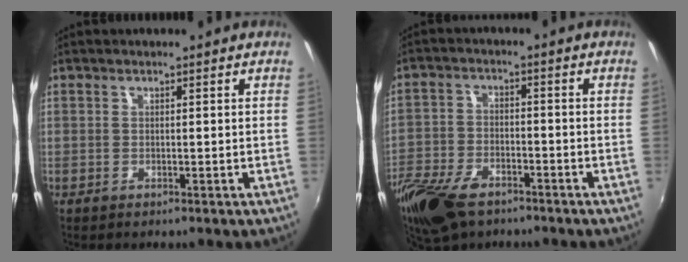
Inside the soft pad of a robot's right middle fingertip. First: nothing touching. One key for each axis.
{"total": 13.8, "fx": -9.3, "fy": 6.8, "fz": 7.5, "tx": -0.189, "ty": -0.028, "tz": -0.181}